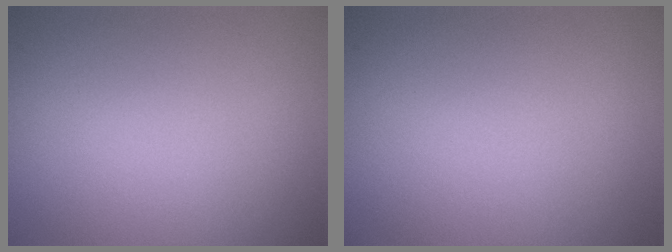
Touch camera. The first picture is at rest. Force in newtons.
{"total": 0.0}